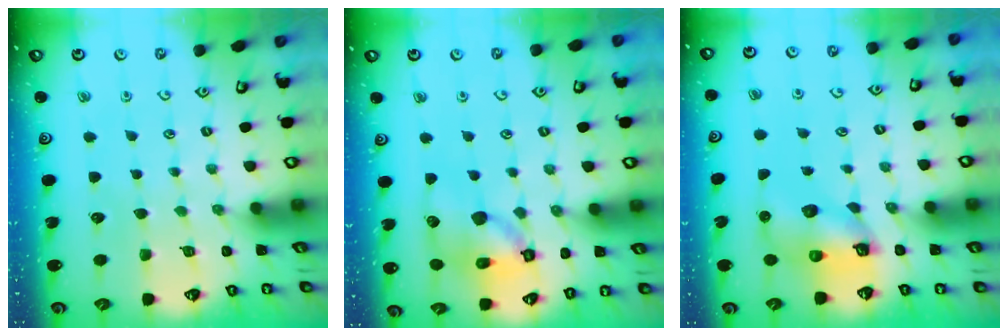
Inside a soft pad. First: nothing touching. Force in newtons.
{"total": 13.5, "press": 13.3, "slide": 2.0}
{"total": 7.8, "press": 7.7, "slide": 1.0}